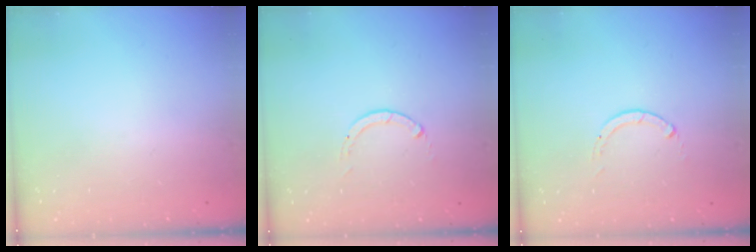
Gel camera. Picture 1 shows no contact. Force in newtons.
{"total": 0.0}
{"total": 0.0}